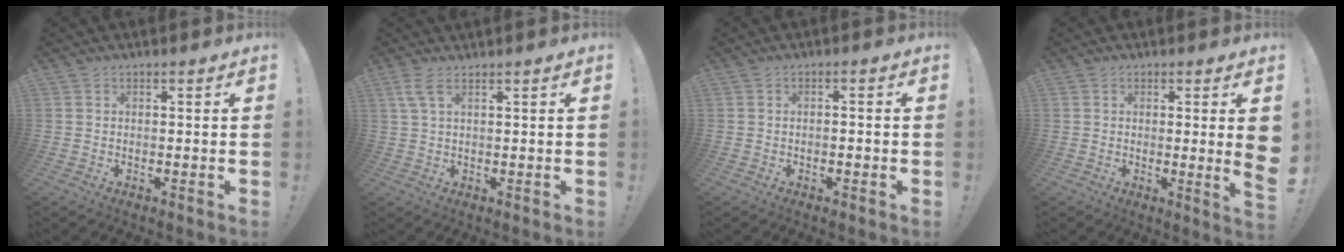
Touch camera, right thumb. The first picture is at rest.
{"total": 3.7, "force": [2.3, 0.6, 2.9], "torque": [-0.060, -0.001, 0.040]}
{"total": 1.4, "force": [-0.9, 0.3, 0.9], "torque": [-0.015, 0.004, -0.015]}
{"total": 5.9, "force": [1.1, -0.2, 5.8], "torque": [-0.074, -0.023, 0.017]}